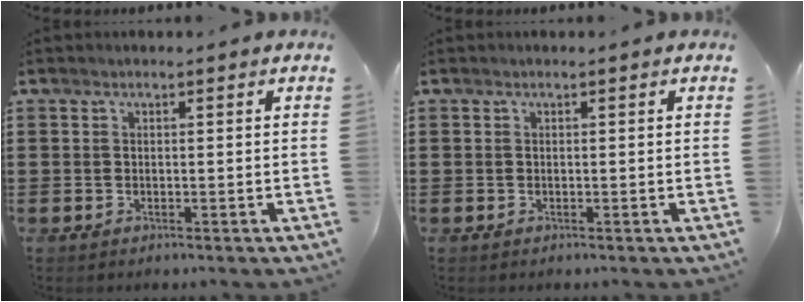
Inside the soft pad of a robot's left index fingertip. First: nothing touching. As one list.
[{"total": 0.0}]